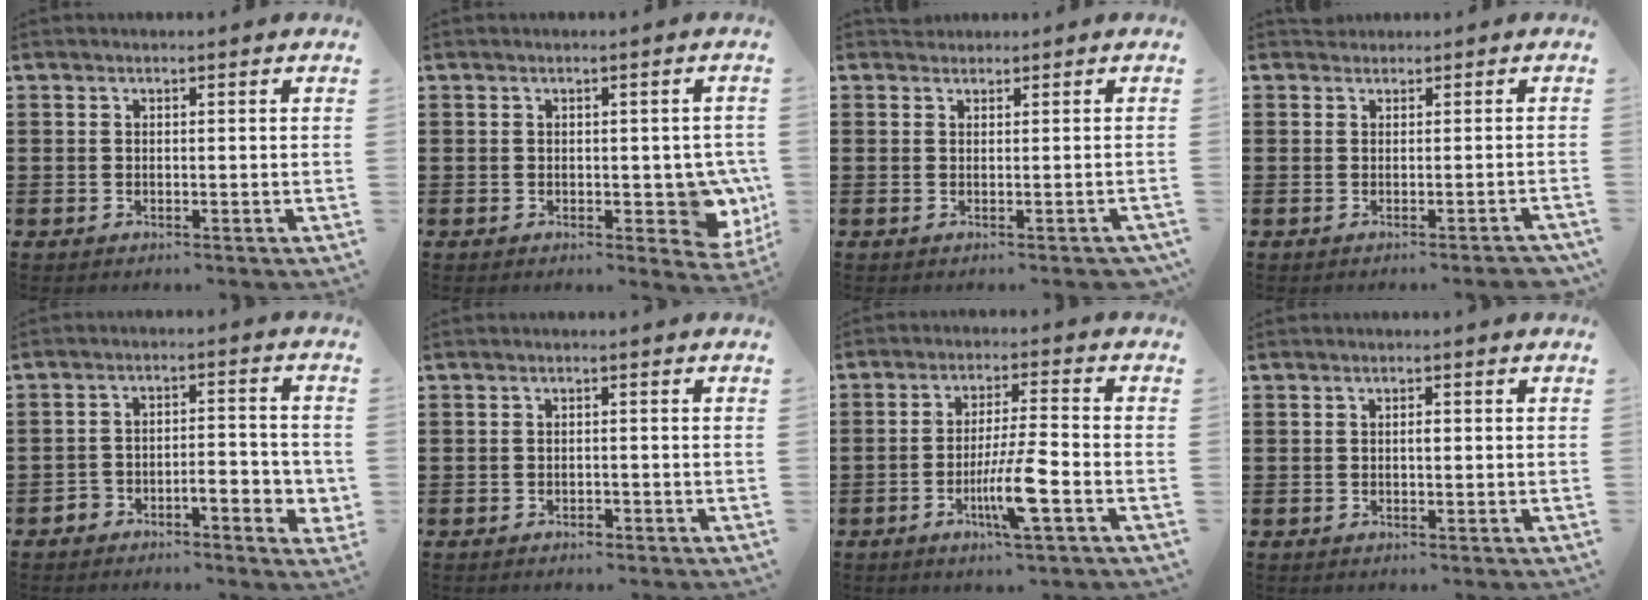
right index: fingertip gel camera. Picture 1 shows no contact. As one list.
[{"total": 5.6, "force": [-0.3, 3.1, 4.7], "torque": [-0.048, -0.004, -0.005]}, {"total": 0.7, "force": [0.5, 0.4, -0.1], "torque": [-0.001, -0.001, 0.011]}, {"total": 0.0}, {"total": 4.0, "force": [-3.0, 1.6, 2.2], "torque": [-0.040, 0.008, -0.058]}, {"total": 1.0, "force": [-1.0, 0.2, 0.2], "torque": [-0.009, -0.002, -0.021]}, {"total": 8.3, "force": [-3.2, 0.6, 7.6], "torque": [-0.142, -0.011, -0.060]}, {"total": 1.0, "force": [0.0, 0.4, 0.9], "torque": [-0.019, -0.001, 0.000]}]